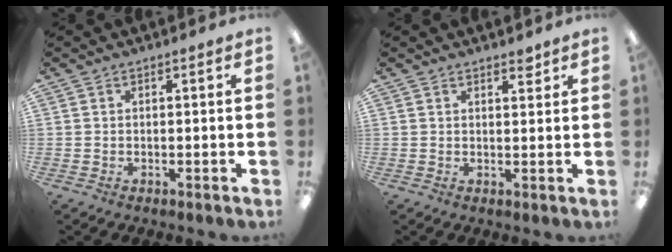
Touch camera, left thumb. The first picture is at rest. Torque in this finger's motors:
{"motor_torque": [-0.11, -0.01, -0.50, 0.03, 0.03]}